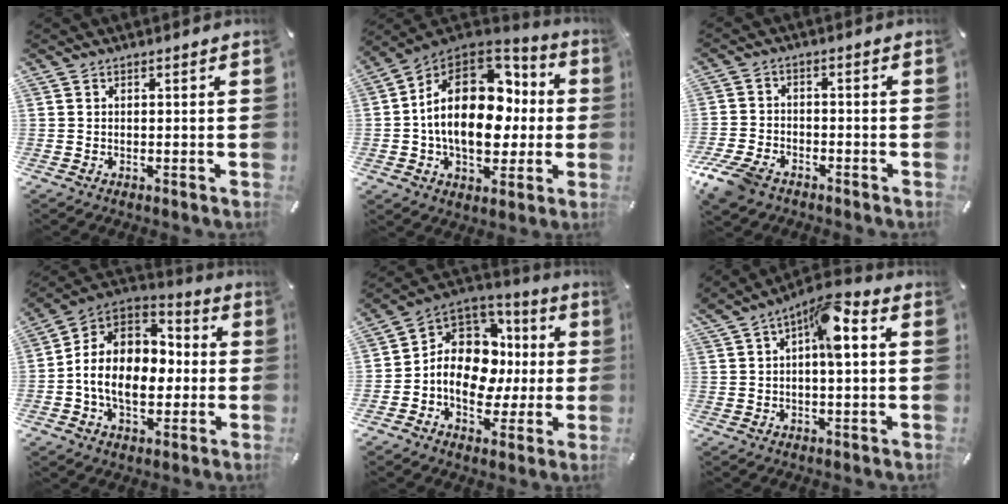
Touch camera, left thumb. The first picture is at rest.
{"total": 23.2, "force": [1.2, 15.7, 17.1], "torque": [-0.285, 0.002, 0.025]}
{"total": 6.8, "force": [-4.9, 3.8, 2.8], "torque": [-0.069, 0.019, -0.096]}
{"total": 14.7, "force": [-3.2, 11.0, 9.3], "torque": [-0.188, 0.018, -0.061]}
{"total": 14.7, "force": [-0.4, 11.9, 8.6], "torque": [-0.160, -0.013, -0.002]}
{"total": 9.8, "force": [2.9, 3.6, 8.6], "torque": [-0.132, -0.001, 0.045]}